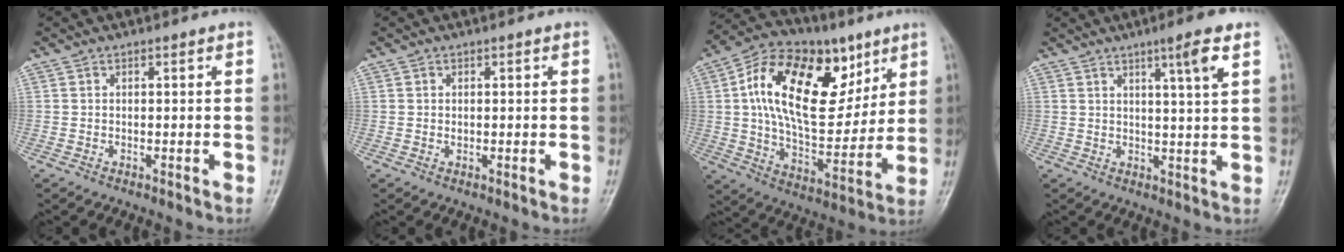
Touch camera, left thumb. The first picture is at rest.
{"total": 0.6, "force": [-0.1, 0.5, 0.3], "torque": [-0.002, 0.003, -0.002]}
{"total": 24.5, "force": [8.5, 13.6, 18.5], "torque": [-0.277, -0.015, 0.139]}
{"total": 6.2, "force": [3.2, 0.1, 5.3], "torque": [-0.081, -0.014, 0.048]}